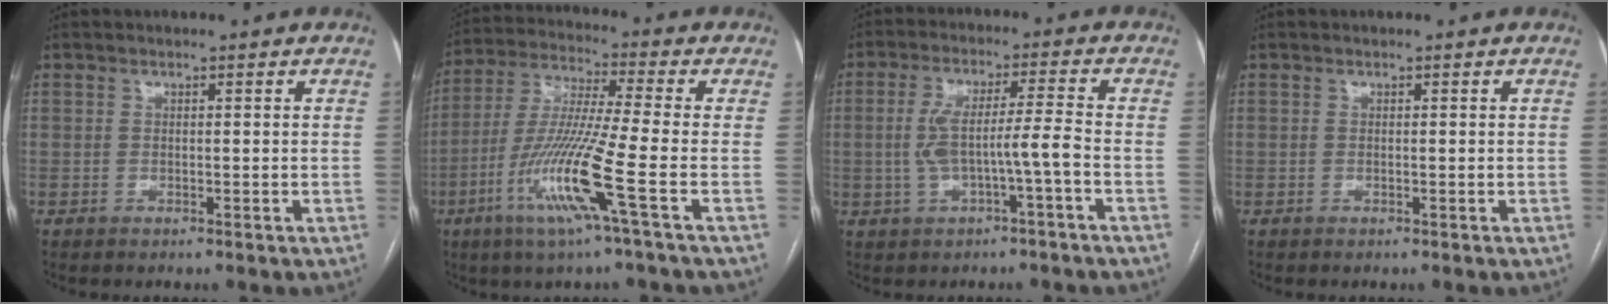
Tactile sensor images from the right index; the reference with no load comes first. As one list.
[{"total": 13.6, "force": [-5.3, -1.4, 12.4], "torque": [-0.252, -0.020, -0.108]}, {"total": 7.3, "force": [-1.7, 0.5, 7.0], "torque": [-0.140, 0.019, -0.026]}, {"total": 0.0}]